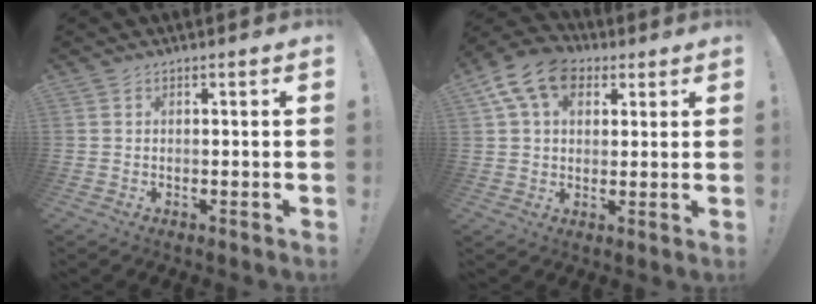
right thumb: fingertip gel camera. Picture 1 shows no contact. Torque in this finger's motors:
{"motor_torque": [-0.35, 1.23, 0.35, -0.11, 0.04]}